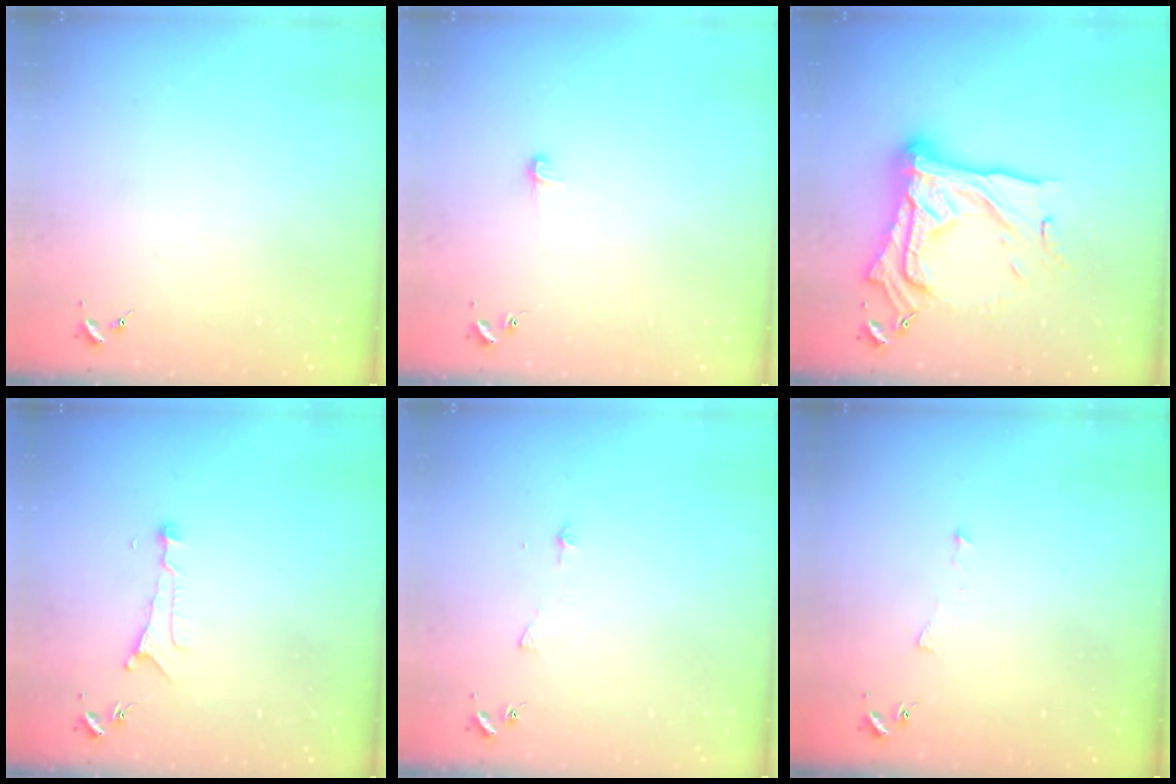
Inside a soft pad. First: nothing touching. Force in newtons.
{"total": 5.4, "press": 5.4, "slide": 0.5}
{"total": 25.4, "press": 25.2, "slide": 2.5}
{"total": 5.6, "press": 5.6, "slide": 0.4}
{"total": 3.8, "press": 3.8, "slide": 0.3}
{"total": 4.2, "press": 4.2, "slide": 0.4}